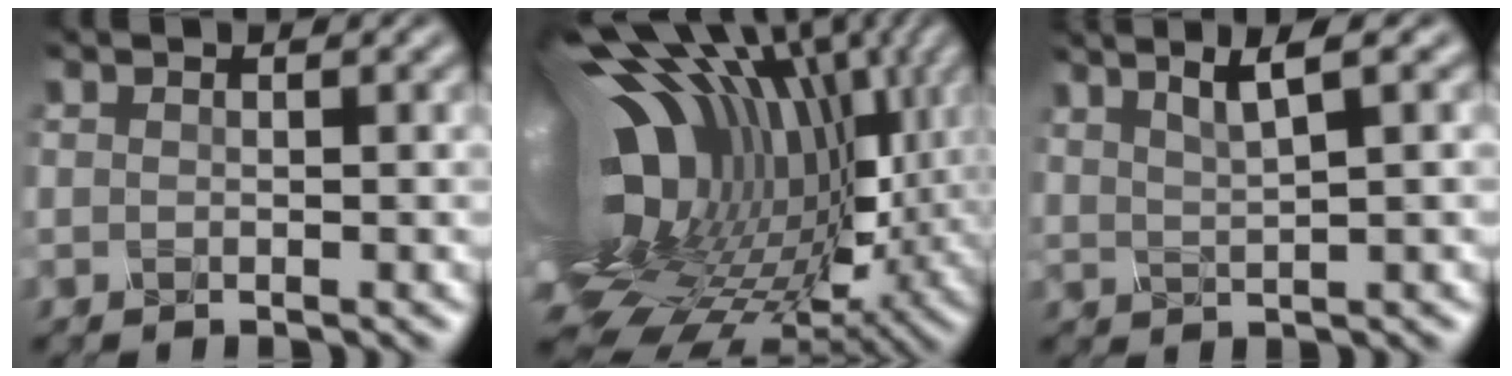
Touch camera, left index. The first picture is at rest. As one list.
[{"total": 18.9, "force": [2.4, 11.6, 14.8], "torque": [-0.257, -0.025, 0.065]}, {"total": 2.9, "force": [1.6, 0.4, 2.4], "torque": [-0.039, 0.009, 0.033]}]